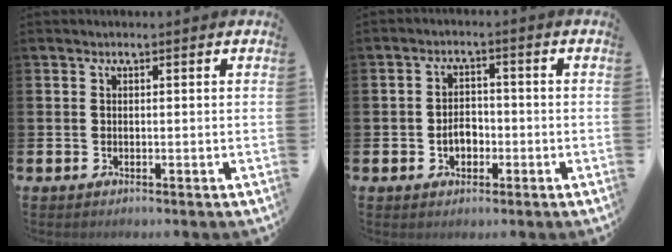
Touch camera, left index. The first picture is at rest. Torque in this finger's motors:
{"motor_torque": [0.44, 0.11, 0.13, 0.06]}